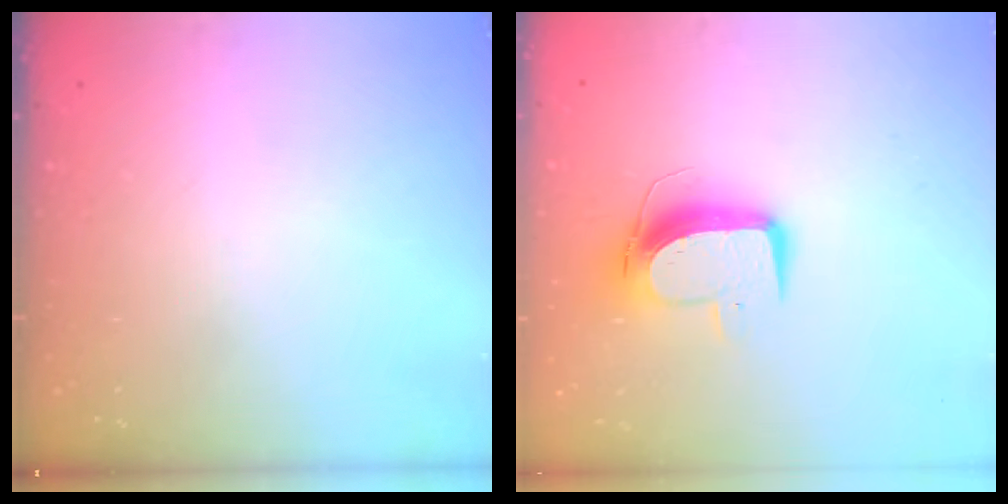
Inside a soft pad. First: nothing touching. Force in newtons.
{"total": 11.1, "press": 11.0, "slide": 1.2}